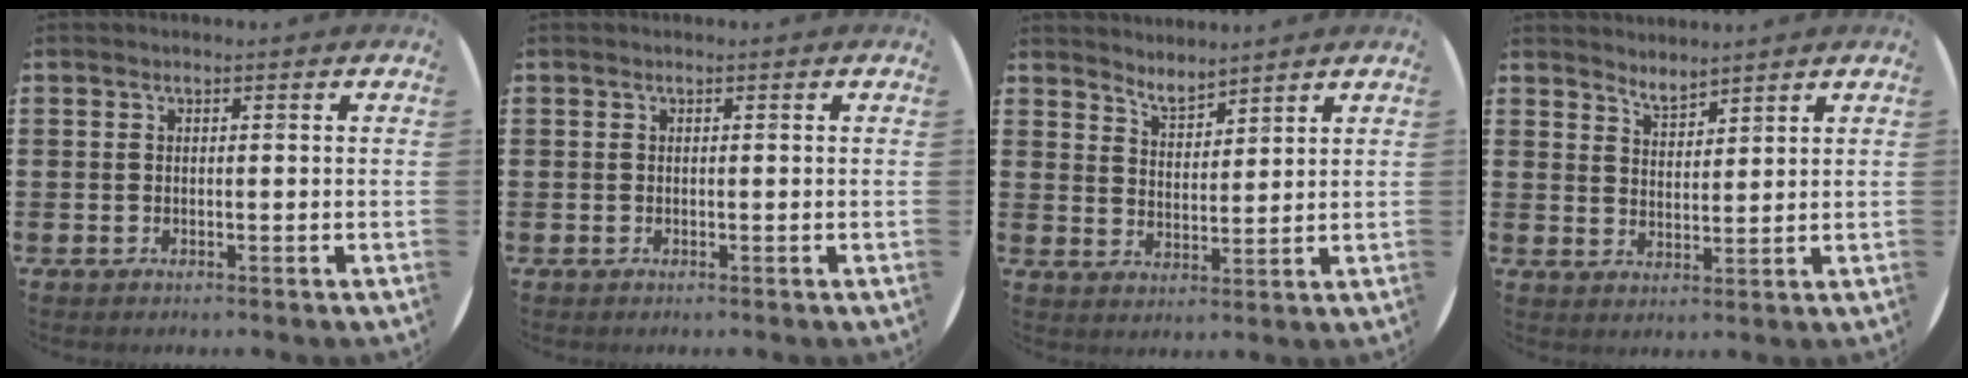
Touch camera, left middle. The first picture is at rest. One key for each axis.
{"total": 0.0}
{"total": 3.8, "fx": 3.8, "fy": 0.4, "fz": 0.2, "tx": -0.013, "ty": -0.019, "tz": 0.070}
{"total": 3.1, "fx": 3.1, "fy": 0.2, "fz": -0.1, "tx": -0.004, "ty": -0.014, "tz": 0.058}